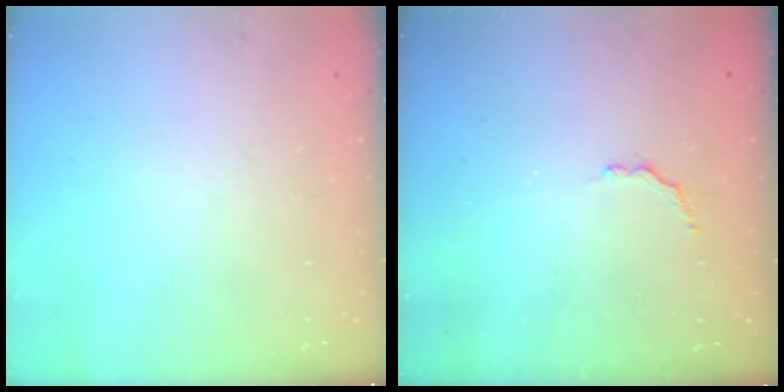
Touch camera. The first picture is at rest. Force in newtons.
{"total": 2.9, "press": 2.7, "slide": 0.9}